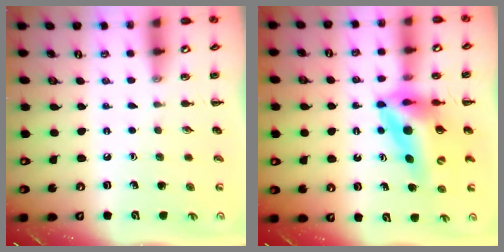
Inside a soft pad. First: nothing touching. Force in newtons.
{"total": 13.1, "press": 12.5, "slide": 3.9}